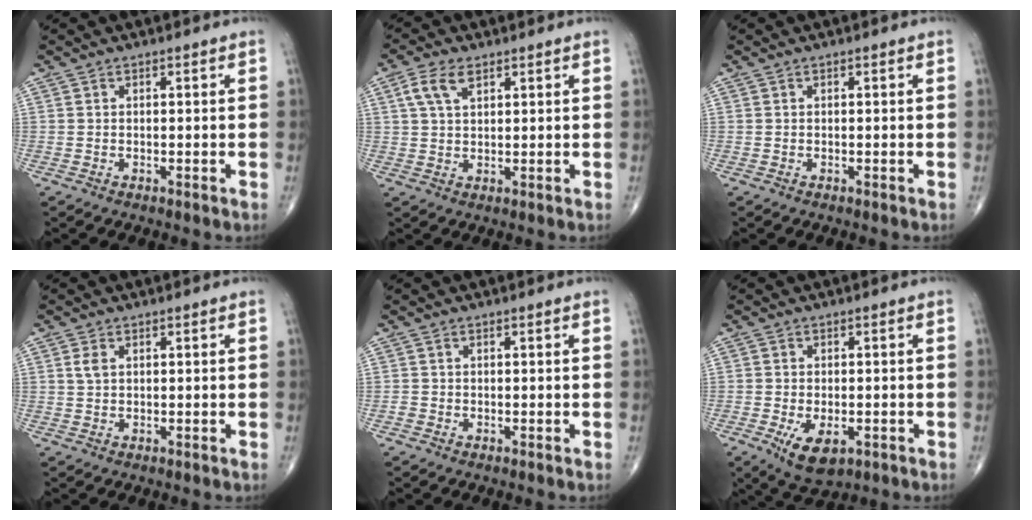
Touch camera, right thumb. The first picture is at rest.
{"total": 5.1, "force": [2.4, 2.7, 3.6], "torque": [-0.072, 0.004, 0.049]}
{"total": 0.0}
{"total": 1.9, "force": [0.6, 1.1, 1.3], "torque": [-0.029, 0.003, 0.015]}
{"total": 0.7, "force": [-0.3, 0.6, 0.1], "torque": [-0.002, 0.003, -0.007]}
{"total": 7.0, "force": [-2.6, 3.8, 5.4], "torque": [-0.086, -0.004, -0.033]}